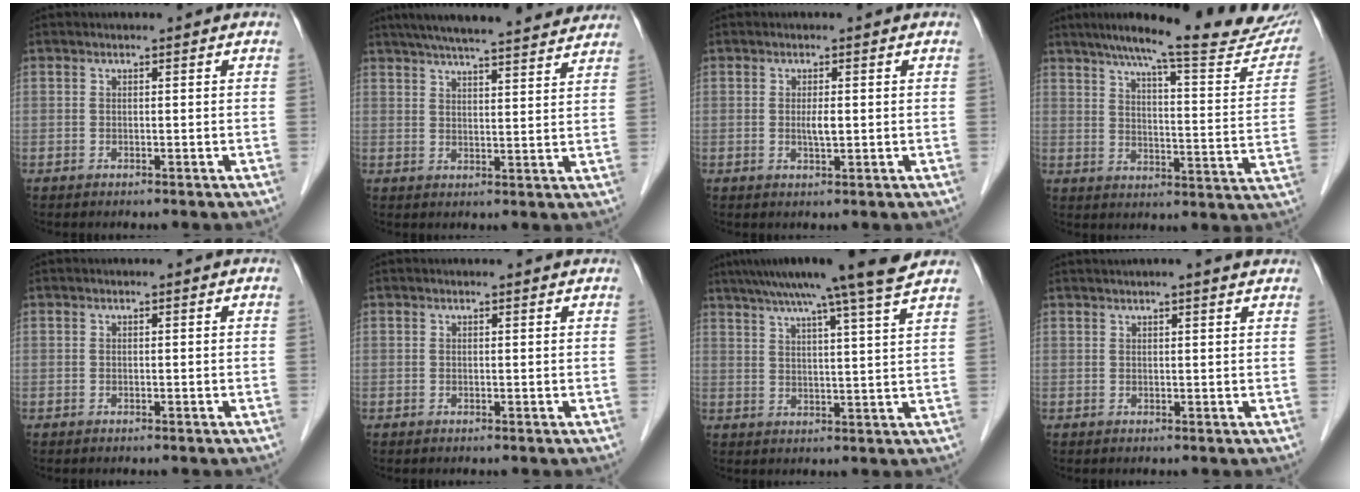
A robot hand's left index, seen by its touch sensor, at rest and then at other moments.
{"total": 20.6, "force": [18.3, 1.9, 9.2], "torque": [-0.147, 0.030, 0.246]}
{"total": 1.8, "force": [0.0, 0.3, 1.8], "torque": [-0.037, -0.001, 0.002]}
{"total": 23.5, "force": [20.2, 2.1, 11.7], "torque": [-0.167, -0.039, 0.254]}
{"total": 0.0}
{"total": 1.2, "force": [1.2, 0.1, 0.1], "torque": [-0.012, 0.003, 0.011]}
{"total": 15.8, "force": [12.9, -1.5, 9.0], "torque": [-0.148, 0.016, 0.170]}
{"total": 6.1, "force": [5.4, 0.1, 2.9], "torque": [-0.042, 0.024, 0.065]}